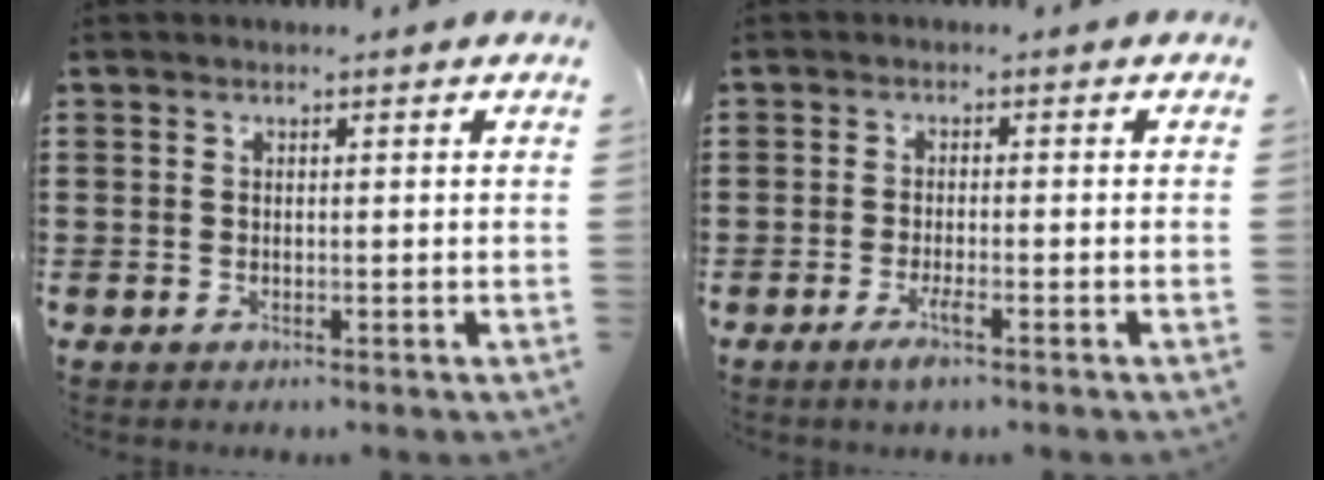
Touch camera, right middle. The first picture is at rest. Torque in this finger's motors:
{"motor_torque": [2.14, 0.00, 0.27, 0.07]}